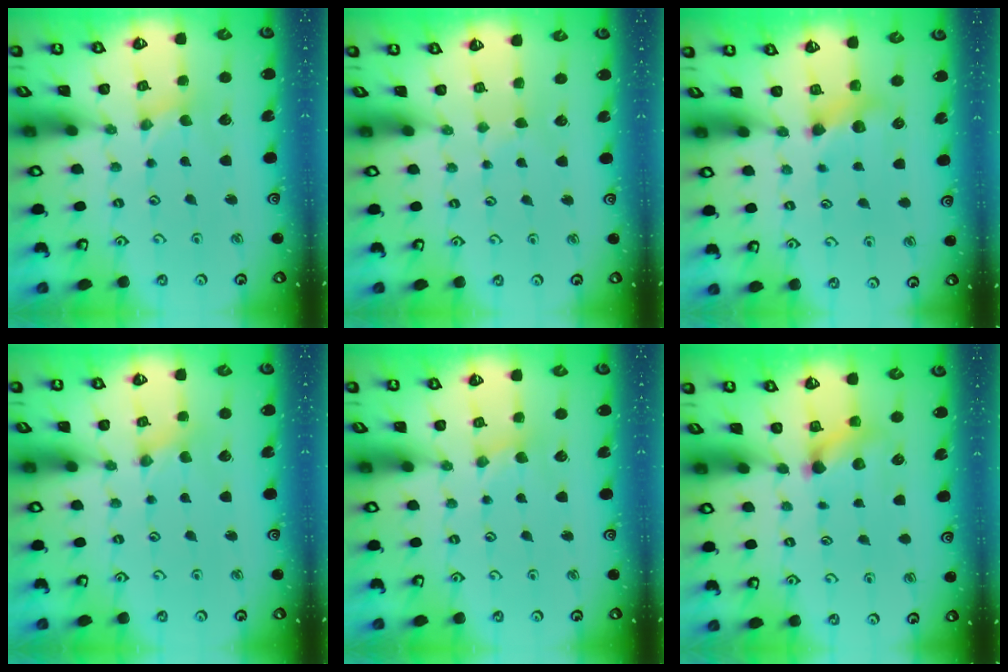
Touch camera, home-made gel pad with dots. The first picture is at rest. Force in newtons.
{"total": 1.6, "press": 1.6, "slide": 0.2}
{"total": 5.8, "press": 5.8, "slide": 0.1}
{"total": 0.0}
{"total": 1.1, "press": 1.1, "slide": 0.3}
{"total": 5.5, "press": 5.5, "slide": 0.6}